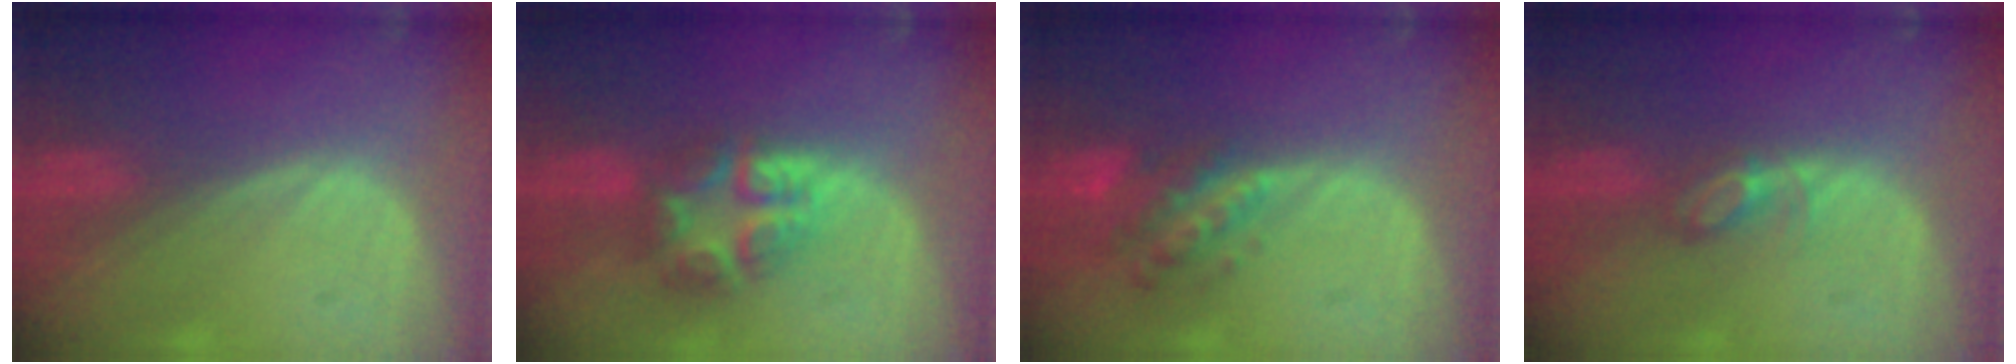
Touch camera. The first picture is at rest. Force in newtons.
{"total": 7.7, "press": 6.7, "slide": 3.7}
{"total": 5.9, "press": 5.6, "slide": 1.8}
{"total": 2.8, "press": 2.8, "slide": 0.4}